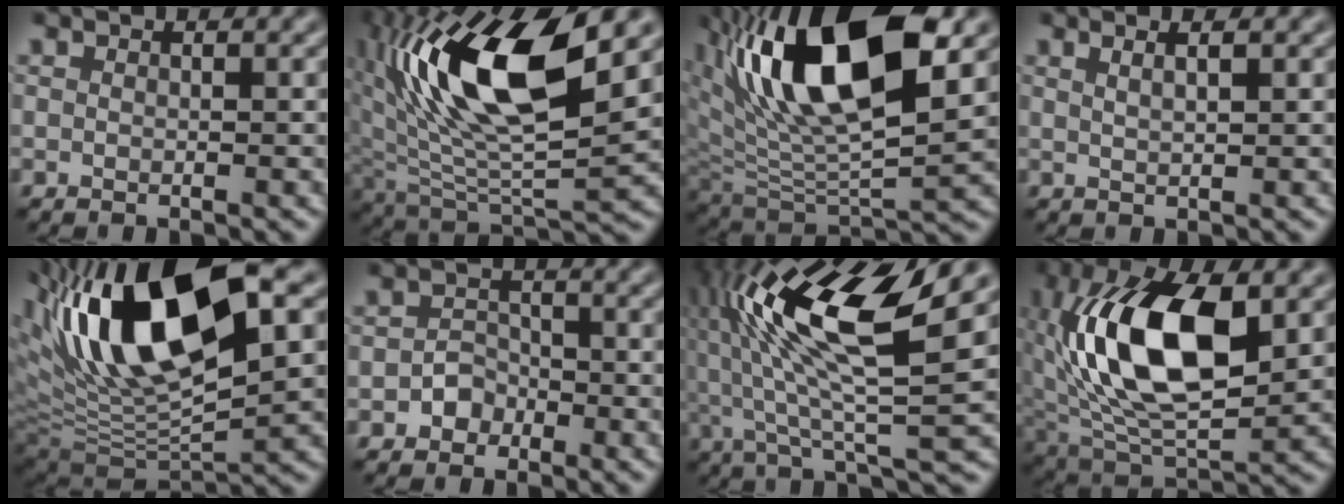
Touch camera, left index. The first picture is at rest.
{"total": 14.3, "force": [4.7, 5.4, 12.4], "torque": [-0.241, 0.012, 0.085]}
{"total": 14.2, "force": [5.8, 6.0, 11.5], "torque": [-0.205, 0.007, 0.102]}
{"total": 2.3, "force": [1.3, 0.7, 1.7], "torque": [-0.010, 0.001, 0.002]}
{"total": 15.7, "force": [5.2, 5.6, 13.7], "torque": [-0.244, 0.013, 0.083]}
{"total": 1.7, "force": [-1.0, 1.3, 0.4], "torque": [-0.001, 0.010, -0.019]}
{"total": 12.7, "force": [4.2, 2.7, 11.6], "torque": [-0.223, 0.018, 0.077]}
{"total": 14.3, "force": [2.4, 7.0, 12.2], "torque": [-0.230, 0.014, 0.035]}